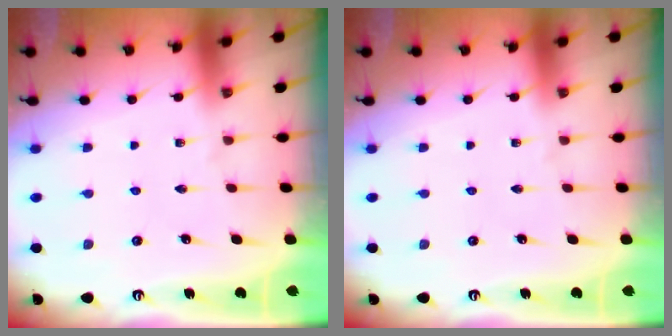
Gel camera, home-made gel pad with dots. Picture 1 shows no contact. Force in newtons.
{"total": 0.0}